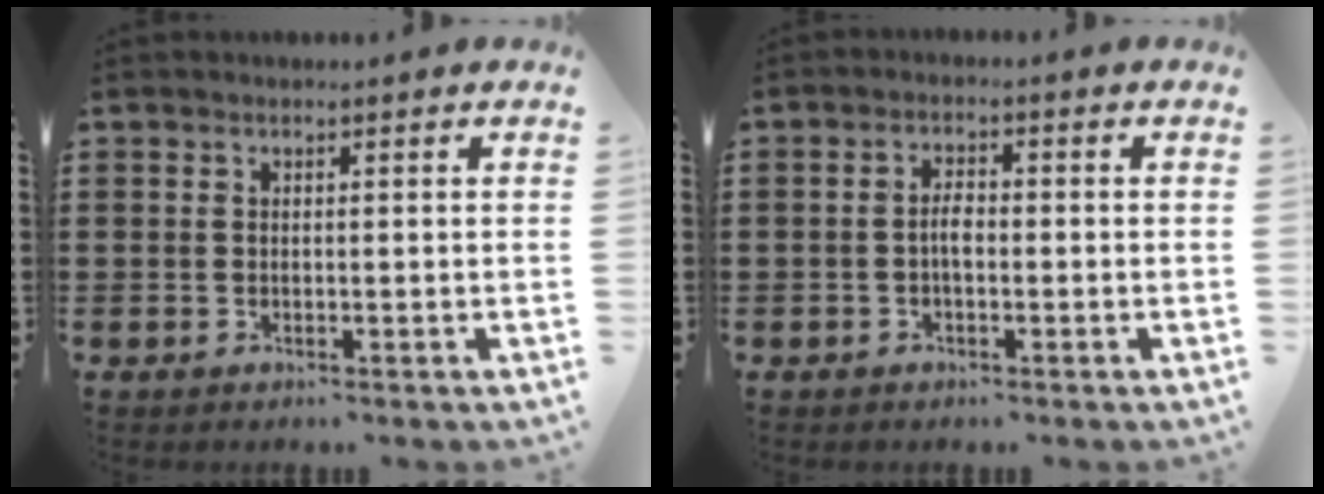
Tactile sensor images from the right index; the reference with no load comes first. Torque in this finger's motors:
{"motor_torque": [2.14, 0.00, 0.06, 0.02]}